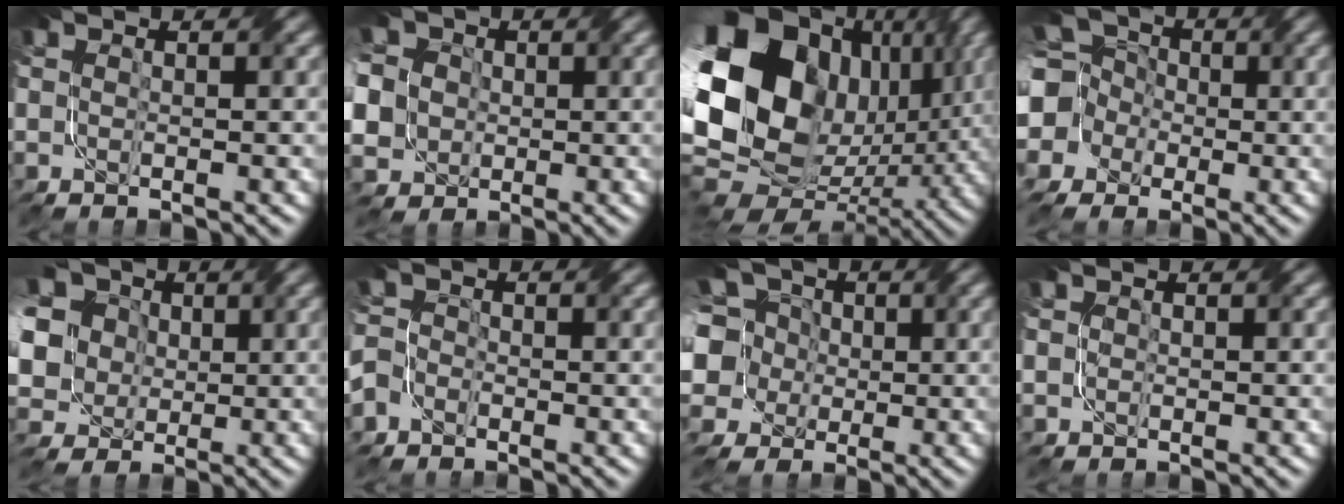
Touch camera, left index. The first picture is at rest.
{"total": 11.6, "force": [0.7, 10.0, 5.9], "torque": [-0.156, 0.015, -0.022]}
{"total": 20.8, "force": [2.2, 14.3, 15.0], "torque": [-0.311, -0.022, 0.043]}
{"total": 11.2, "force": [0.1, 9.9, 5.2], "torque": [-0.157, 0.015, -0.034]}
{"total": 14.7, "force": [3.3, 11.7, 8.3], "torque": [-0.215, 0.030, 0.027]}
{"total": 4.5, "force": [-3.2, 3.0, 1.0], "torque": [-0.014, 0.001, -0.076]}
{"total": 12.0, "force": [1.8, 10.3, 5.9], "torque": [-0.166, 0.038, -0.009]}
{"total": 0.5, "force": [-0.2, 0.5, -0.1], "torque": [0.002, -0.005, -0.006]}